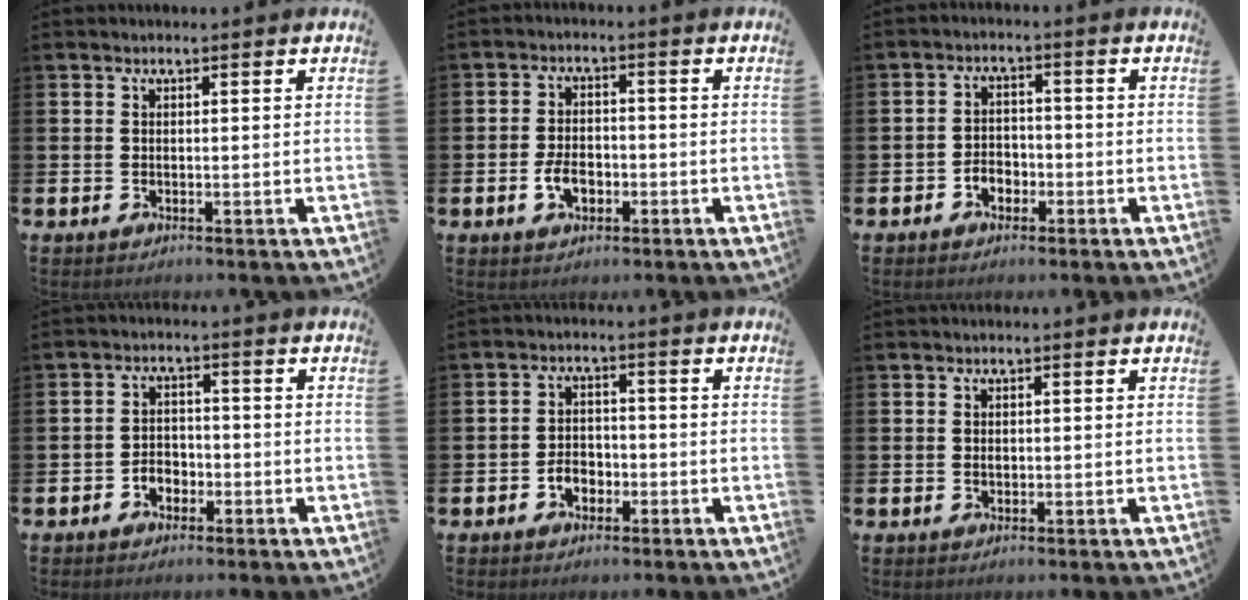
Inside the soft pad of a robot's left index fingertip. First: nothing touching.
{"total": 3.9, "force": [-1.3, 2.5, 2.7], "torque": [-0.034, -0.002, -0.027]}
{"total": 2.7, "force": [-1.5, 2.0, 1.0], "torque": [-0.016, 0.002, -0.036]}
{"total": 2.7, "force": [-1.6, 2.0, 0.9], "torque": [-0.014, 0.004, -0.038]}
{"total": 3.0, "force": [-1.4, 2.2, 1.5], "torque": [-0.015, -0.003, -0.034]}
{"total": 0.6, "force": [0.1, 0.5, 0.4], "torque": [-0.002, 0.001, -0.001]}